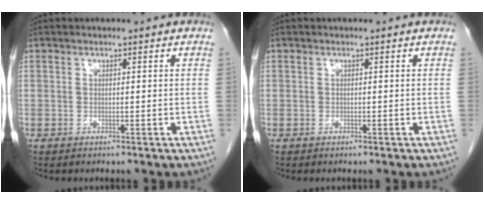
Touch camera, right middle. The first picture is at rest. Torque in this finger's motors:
{"motor_torque": [-0.08, -0.24, -0.02, -0.02]}